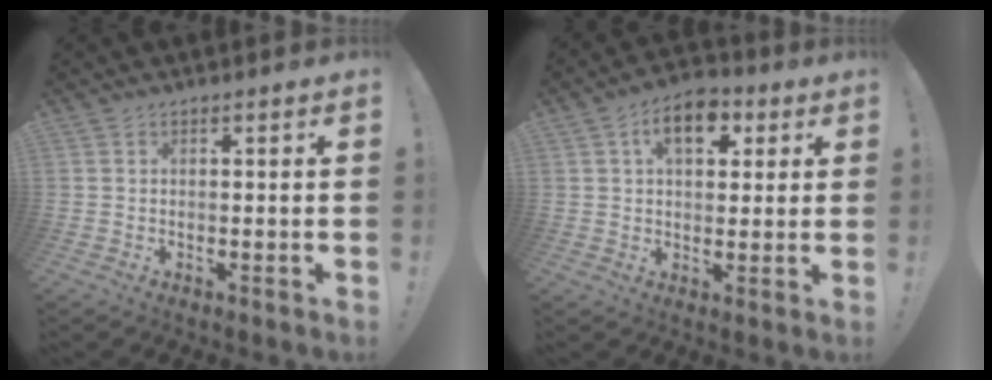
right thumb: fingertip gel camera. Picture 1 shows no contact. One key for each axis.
{"total": 10.4, "fx": 4.0, "fy": 6.2, "fz": 7.3, "tx": -0.093, "ty": -0.003, "tz": 0.068}